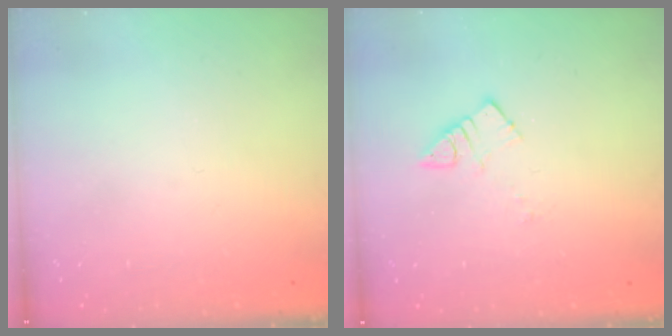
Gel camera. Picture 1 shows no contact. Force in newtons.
{"total": 4.1, "press": 4.1, "slide": 0.2}